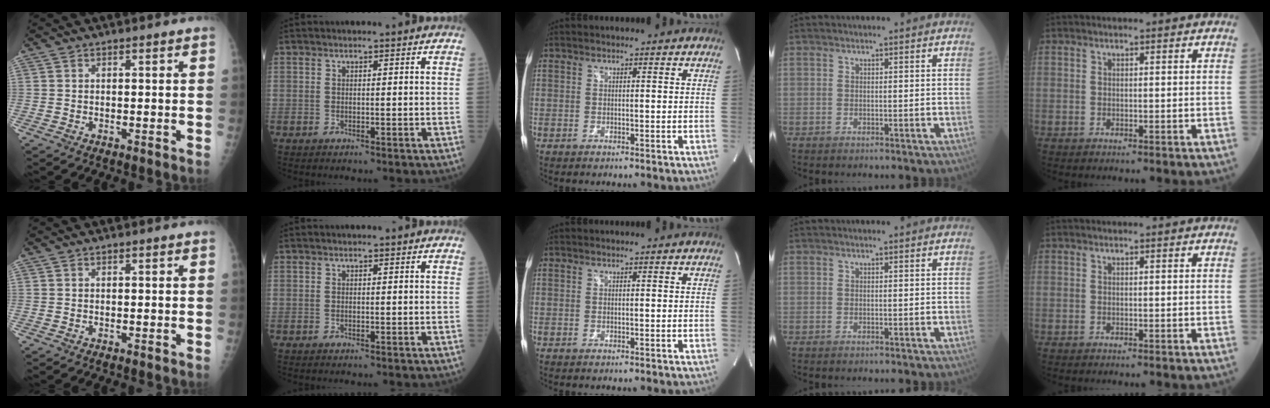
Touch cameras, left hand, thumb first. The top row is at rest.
{}